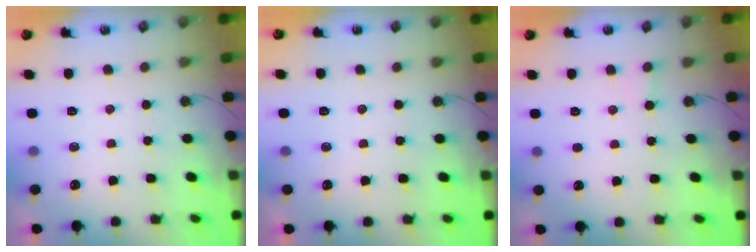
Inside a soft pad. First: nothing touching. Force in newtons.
{"total": 0.0}
{"total": 2.0, "press": 2.0, "slide": 0.1}